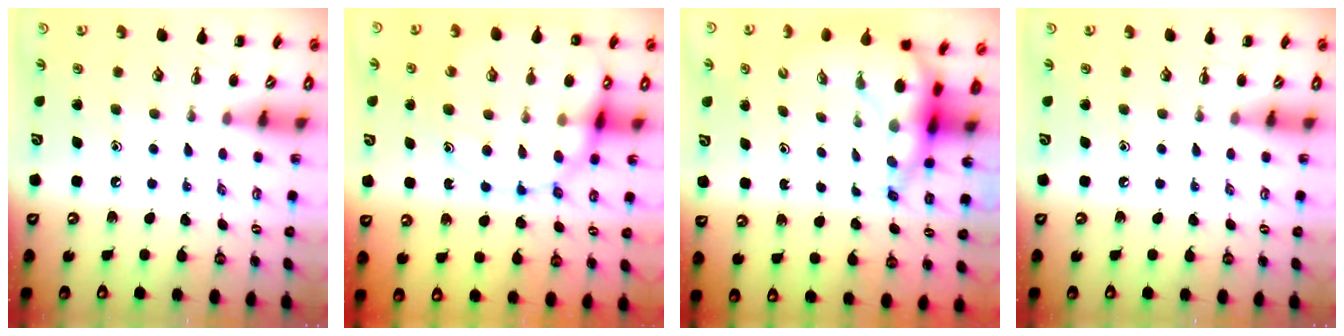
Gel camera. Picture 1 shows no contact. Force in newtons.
{"total": 18.9, "press": 18.6, "slide": 3.6}
{"total": 7.7, "press": 7.3, "slide": 2.5}
{"total": 0.0}